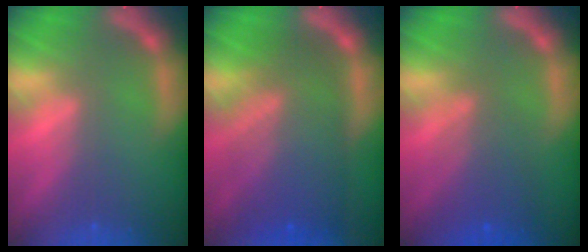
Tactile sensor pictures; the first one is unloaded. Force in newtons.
{"total": 9.5}
{"total": 4.5}